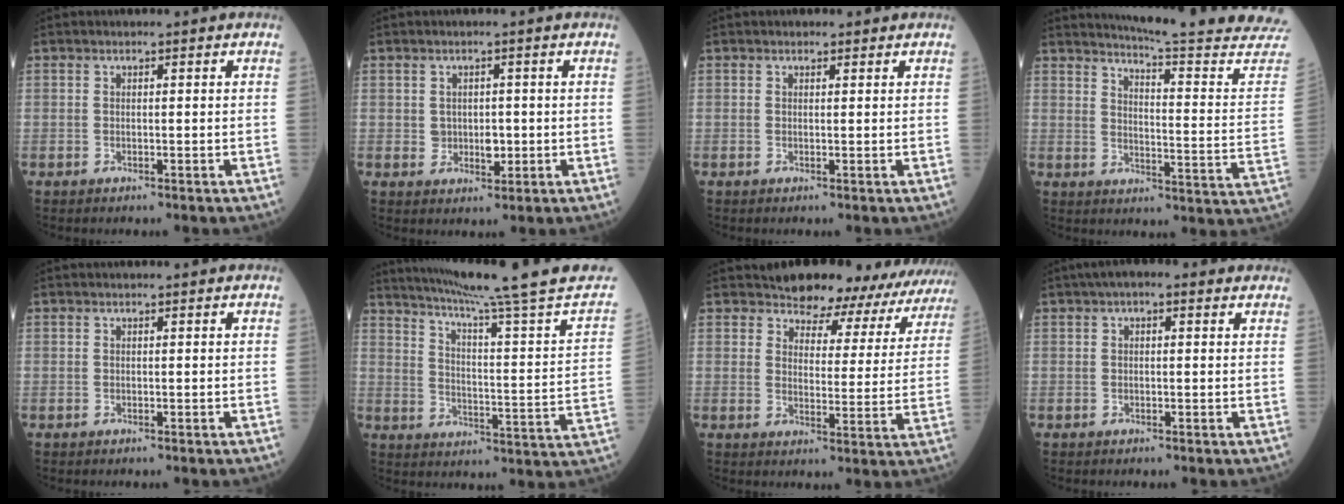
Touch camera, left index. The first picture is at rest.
{"total": 2.8, "force": [0.0, 2.2, 1.8], "torque": [-0.026, 0.001, 0.005]}
{"total": 0.7, "force": [0.5, 0.4, 0.1], "torque": [-0.006, -0.004, 0.004]}
{"total": 23.1, "force": [22.0, -1.5, 6.9], "torque": [-0.102, -0.144, 0.255]}
{"total": 0.0}
{"total": 21.0, "force": [18.2, -3.3, 9.9], "torque": [-0.160, -0.075, 0.241]}
{"total": 15.6, "force": [14.6, 5.2, 0.7], "torque": [0.028, -0.042, 0.133]}
{"total": 4.3, "force": [2.7, 1.5, 3.0], "torque": [-0.045, 0.035, 0.035]}